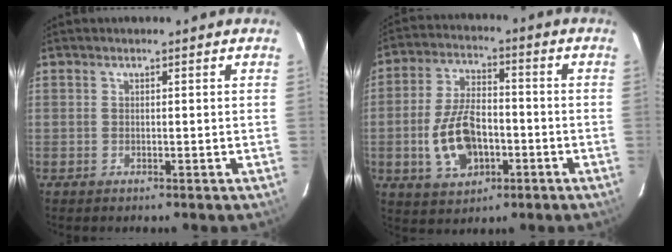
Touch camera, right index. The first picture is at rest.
{"total": 12.2, "force": [-3.3, 6.9, 9.4], "torque": [-0.194, 0.009, -0.048]}